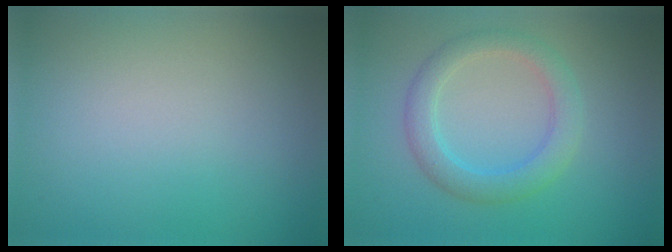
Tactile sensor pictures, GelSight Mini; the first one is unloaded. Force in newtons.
{"total": 3.4, "press": 3.4, "slide": 0.0}